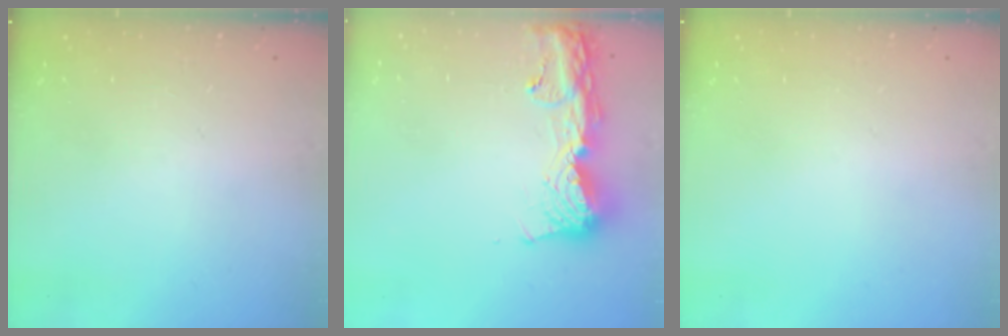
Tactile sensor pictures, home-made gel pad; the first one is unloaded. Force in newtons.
{"total": 13.9, "press": 13.8, "slide": 1.2}
{"total": 0.0}